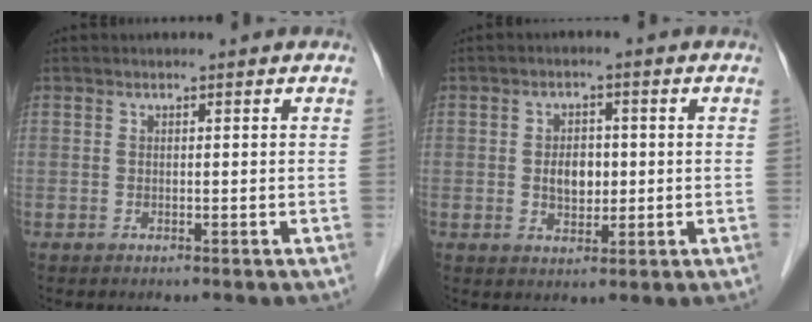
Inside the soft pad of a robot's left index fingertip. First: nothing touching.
{"total": 4.1, "force": [-0.2, 2.7, 3.1], "torque": [-0.055, 0.004, 0.002]}